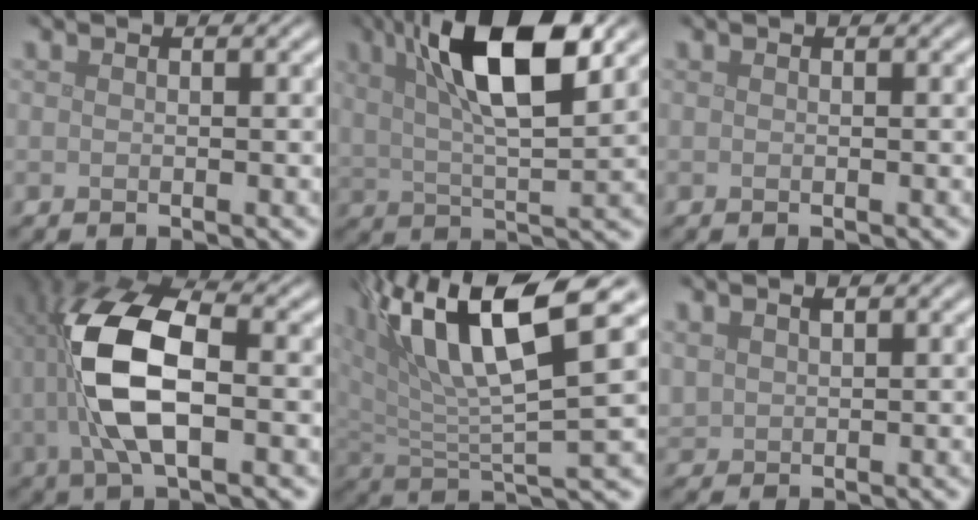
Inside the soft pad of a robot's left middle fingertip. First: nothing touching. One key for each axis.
{"total": 10.3, "fx": 4.3, "fy": 3.1, "fz": 8.9, "tx": -0.157, "ty": 0.014, "tz": 0.070}
{"total": 0.0}
{"total": 10.0, "fx": -0.4, "fy": 4.4, "fz": 9.0, "tx": -0.185, "ty": 0.011, "tz": -0.010}
{"total": 11.6, "fx": 5.7, "fy": 2.9, "fz": 9.6, "tx": -0.178, "ty": 0.017, "tz": 0.102}
{"total": 1.3, "fx": 0.9, "fy": 0.8, "fz": 0.5, "tx": -0.013, "ty": 0.001, "tz": 0.022}